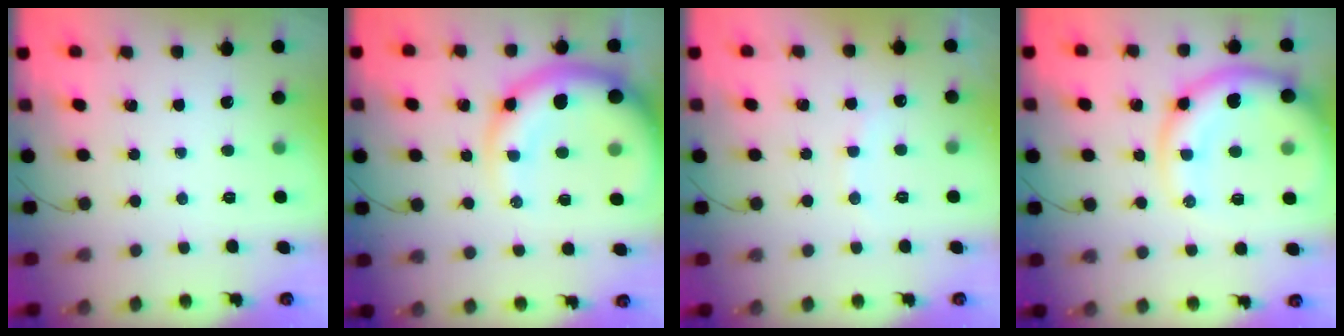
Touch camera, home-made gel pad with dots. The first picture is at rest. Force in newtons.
{"total": 12.9, "press": 12.3, "slide": 4.0}
{"total": 7.3, "press": 7.2, "slide": 1.0}
{"total": 13.1, "press": 12.7, "slide": 3.5}